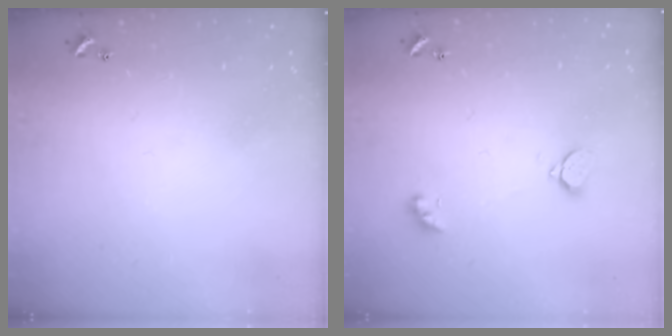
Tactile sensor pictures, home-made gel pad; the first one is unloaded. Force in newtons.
{"total": 2.4, "press": 2.4, "slide": 0.6}